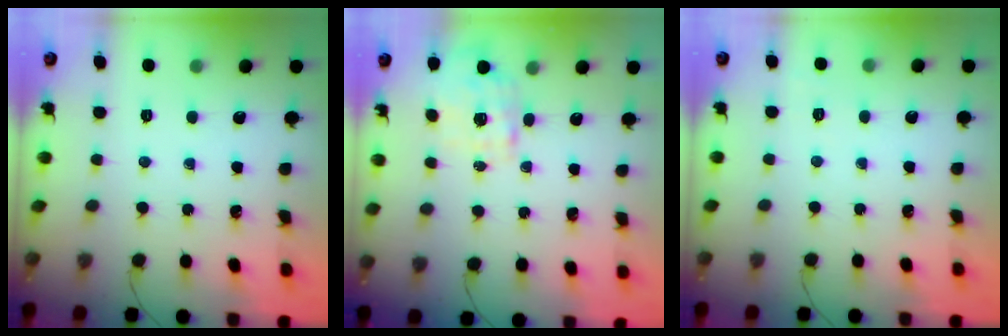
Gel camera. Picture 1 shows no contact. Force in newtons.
{"total": 1.9, "press": 1.9, "slide": 0.5}
{"total": 5.2, "press": 4.9, "slide": 1.7}